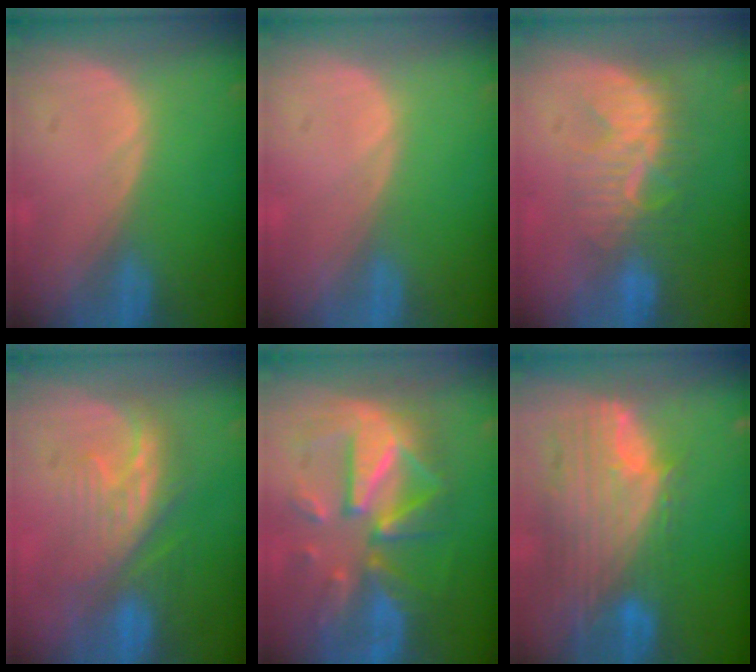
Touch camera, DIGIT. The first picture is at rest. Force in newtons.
{"total": 0.0}
{"total": 8.0, "press": 7.8, "slide": 2.0}
{"total": 8.0, "press": 7.9, "slide": 1.5}
{"total": 12.0, "press": 12.0, "slide": 1.2}
{"total": 12.0, "press": 10.2, "slide": 6.3}